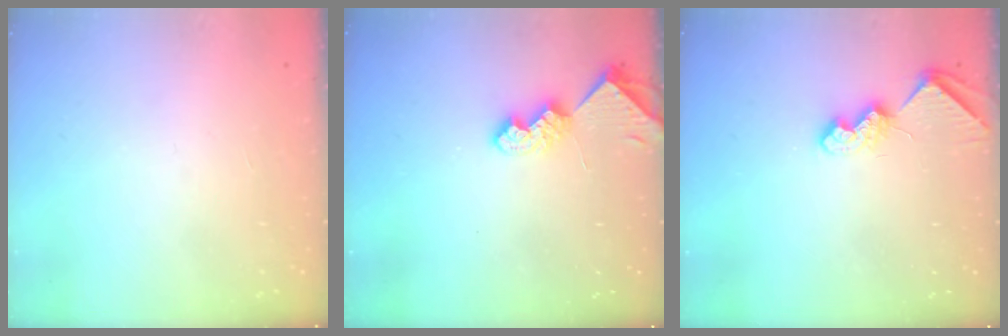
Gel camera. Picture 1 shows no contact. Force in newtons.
{"total": 7.5, "press": 7.5, "slide": 0.7}
{"total": 7.7, "press": 7.6, "slide": 0.9}